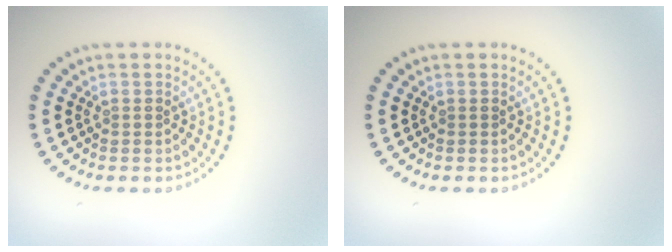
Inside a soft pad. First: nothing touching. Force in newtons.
{"total": 0.0}